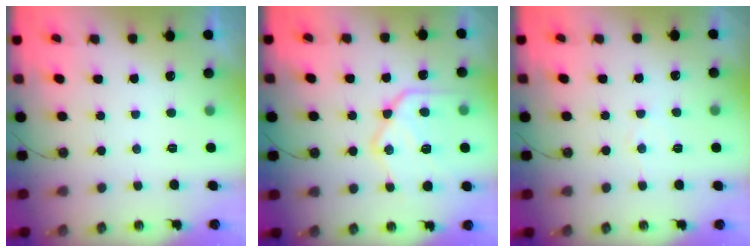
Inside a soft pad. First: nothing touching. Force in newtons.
{"total": 18.2, "press": 18.1, "slide": 1.8}
{"total": 5.3, "press": 5.3, "slide": 0.5}